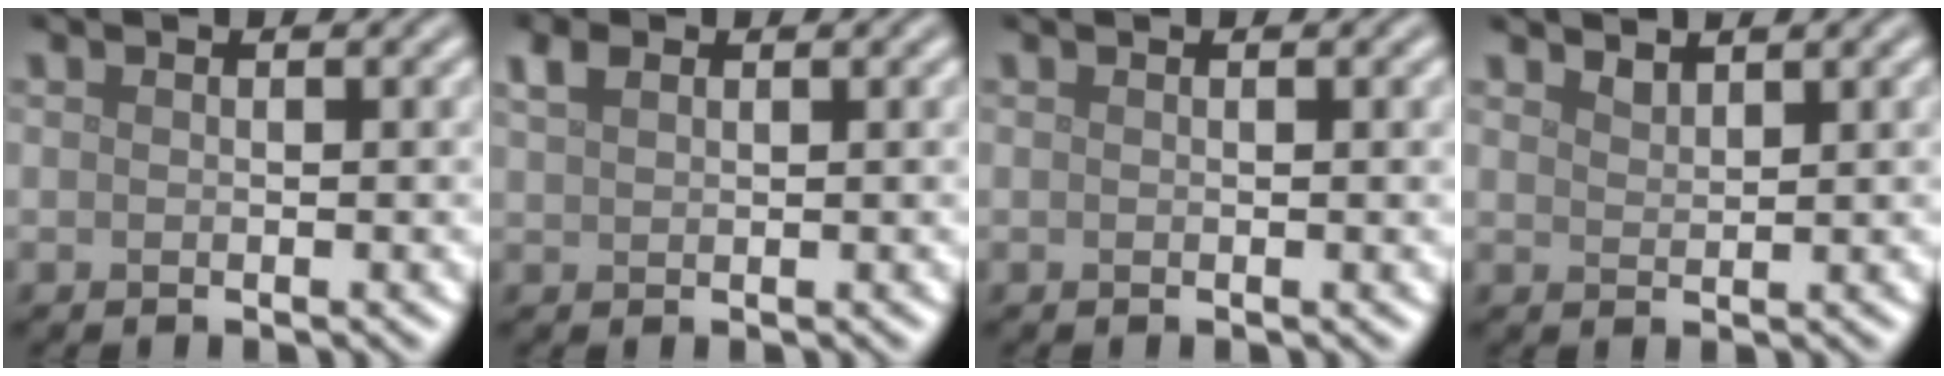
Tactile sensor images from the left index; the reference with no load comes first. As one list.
[{"total": 1.8, "force": [1.2, 1.0, 1.0], "torque": [-0.024, 0.007, 0.026]}, {"total": 0.6, "force": [0.2, 0.1, 0.5], "torque": [-0.004, 0.004, 0.003]}, {"total": 1.3, "force": [1.2, 0.2, 0.2], "torque": [-0.004, -0.002, 0.026]}]